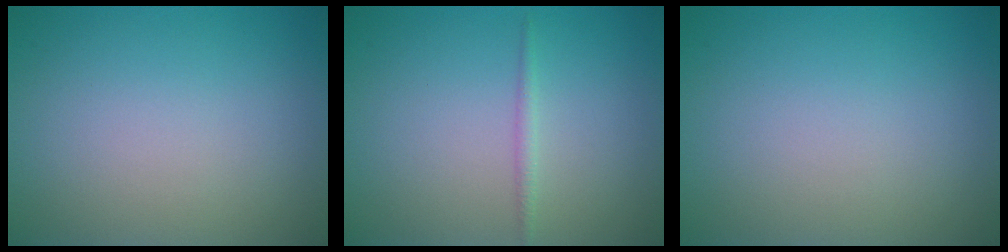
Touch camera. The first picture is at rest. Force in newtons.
{"total": 0.9, "press": 0.9, "slide": 0.0}
{"total": 0.0}